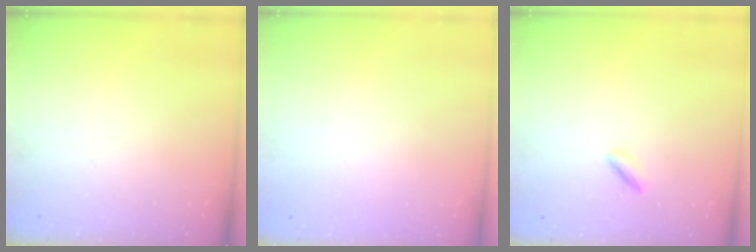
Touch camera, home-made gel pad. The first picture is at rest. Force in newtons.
{"total": 2.2, "press": 2.2, "slide": 0.1}
{"total": 2.0, "press": 2.0, "slide": 0.4}